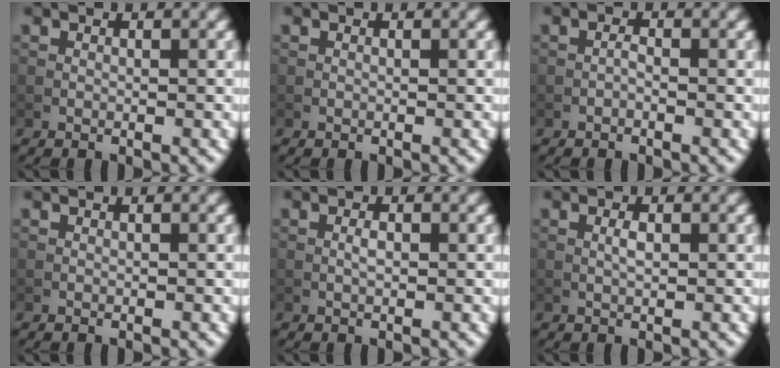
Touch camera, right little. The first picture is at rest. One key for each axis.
{"total": 0.0}
{"total": 0.7, "fx": -0.4, "fy": 0.2, "fz": 0.5, "tx": -0.010, "ty": 0.002, "tz": -0.009}
{"total": 0.0}
{"total": 0.8, "fx": -0.1, "fy": 0.2, "fz": 0.7, "tx": -0.015, "ty": 0.000, "tz": -0.004}
{"total": 1.0, "fx": 0.0, "fy": 0.3, "fz": 1.0, "tx": -0.021, "ty": 0.001, "tz": 0.000}